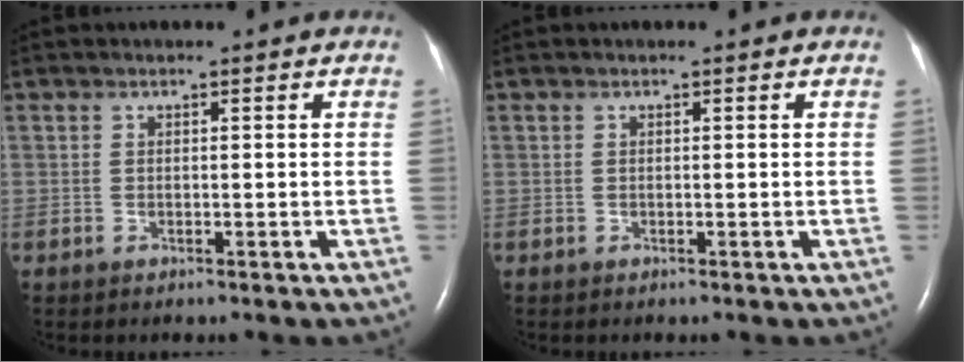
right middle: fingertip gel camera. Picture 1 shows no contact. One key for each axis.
{"total": 0.0}